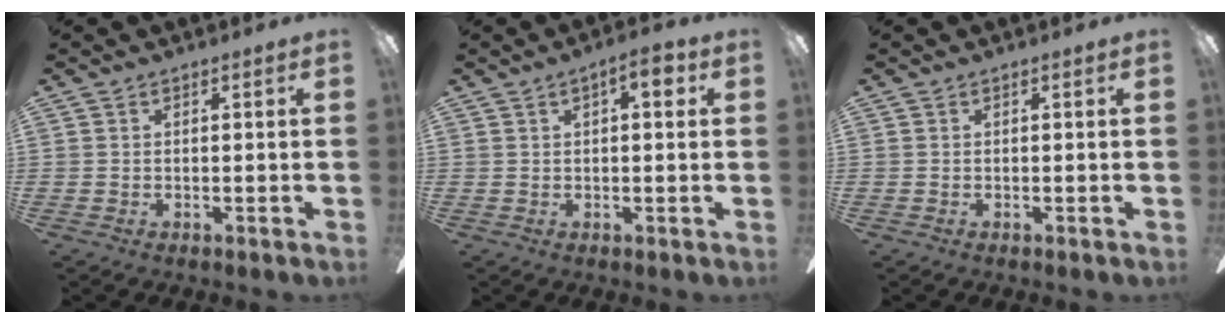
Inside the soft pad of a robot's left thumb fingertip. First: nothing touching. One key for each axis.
{"total": 4.9, "fx": 2.0, "fy": 1.8, "fz": 4.1, "tx": -0.051, "ty": -0.004, "tz": 0.027}
{"total": 0.0}